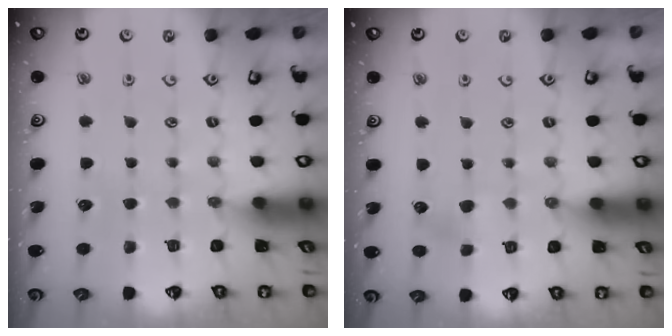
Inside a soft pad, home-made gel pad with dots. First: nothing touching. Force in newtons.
{"total": 3.0, "press": 2.9, "slide": 0.5}